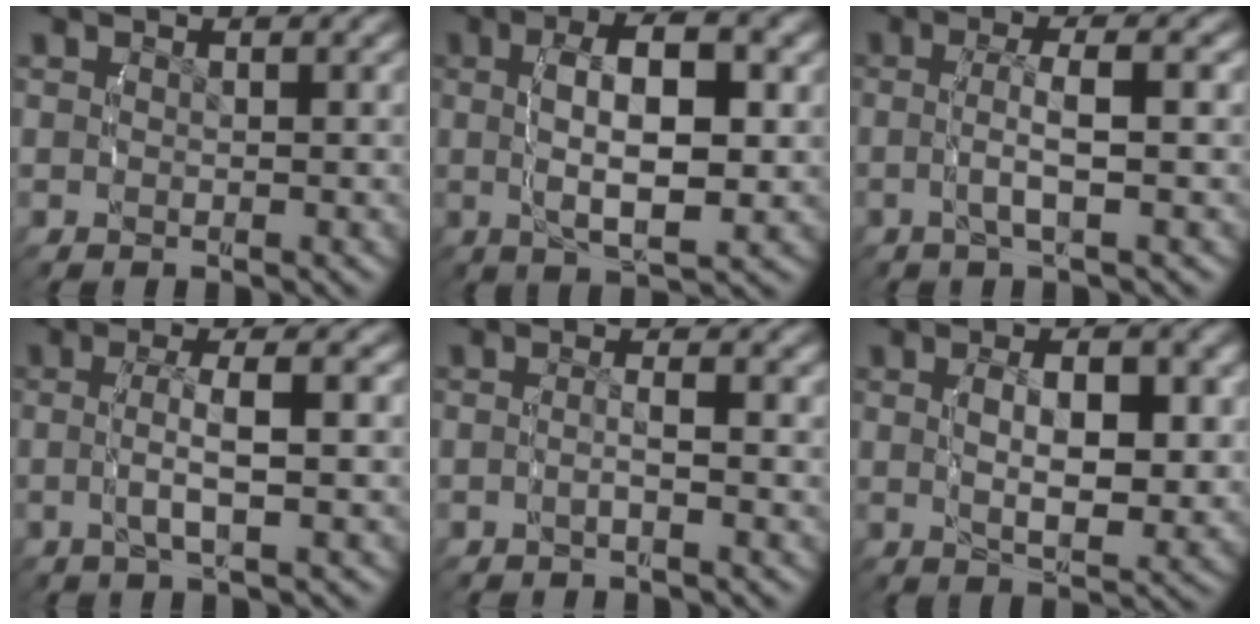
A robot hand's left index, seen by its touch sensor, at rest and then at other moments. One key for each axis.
{"total": 8.0, "fx": 0.2, "fy": 3.3, "fz": 7.2, "tx": -0.117, "ty": 0.007, "tz": -0.001}
{"total": 3.1, "fx": -0.3, "fy": 0.4, "fz": 3.0, "tx": -0.057, "ty": 0.010, "tz": -0.013}
{"total": 3.4, "fx": -0.2, "fy": 0.6, "fz": 3.3, "tx": -0.063, "ty": 0.010, "tz": -0.011}
{"total": 1.4, "fx": -0.7, "fy": 0.1, "fz": 1.3, "tx": -0.026, "ty": 0.005, "tz": -0.017}
{"total": 5.7, "fx": 0.2, "fy": 2.5, "fz": 5.1, "tx": -0.074, "ty": -0.004, "tz": 0.003}